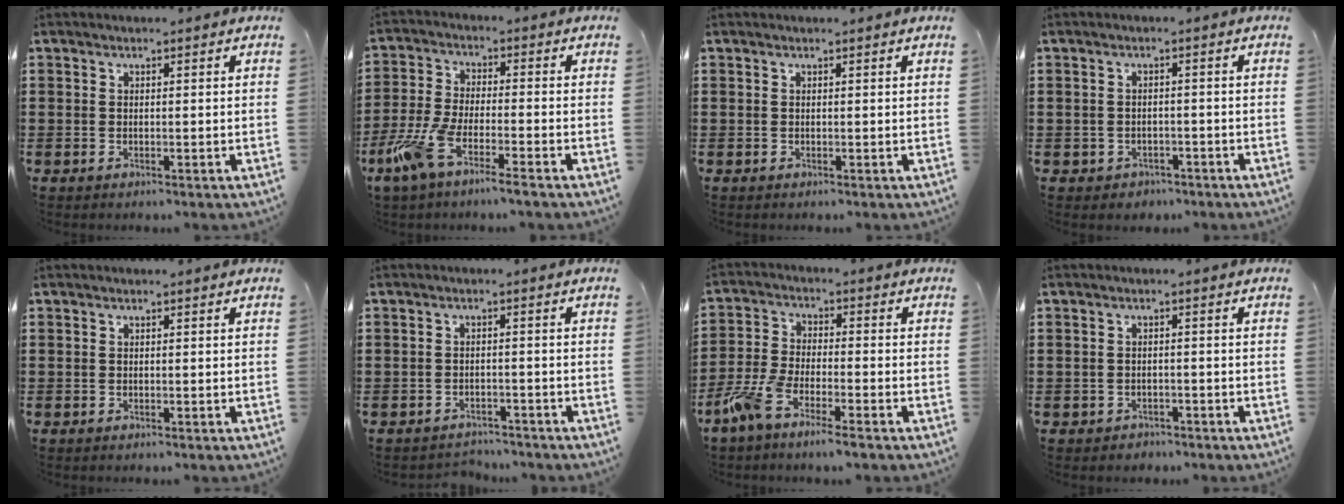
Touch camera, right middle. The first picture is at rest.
{"total": 7.2, "force": [-5.1, 0.9, 5.0], "torque": [-0.128, -0.018, -0.102]}
{"total": 0.0}
{"total": 1.4, "force": [-1.1, 0.8, -0.1], "torque": [-0.005, 0.002, -0.026]}
{"total": 0.0}
{"total": 2.2, "force": [-2.1, 0.4, -0.3], "torque": [-0.004, 0.000, -0.049]}
{"total": 6.1, "force": [-4.9, 0.7, 3.6], "torque": [-0.101, -0.015, -0.100]}
{"total": 1.2, "force": [-1.1, 0.6, -0.1], "torque": [-0.004, 0.002, -0.025]}